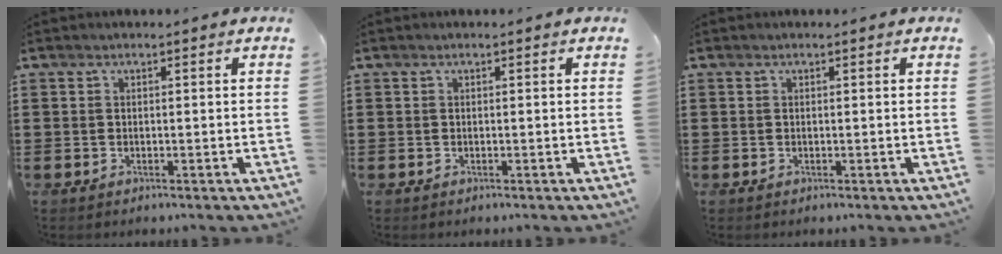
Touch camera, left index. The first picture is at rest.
{"total": 0.0}
{"total": 0.0}